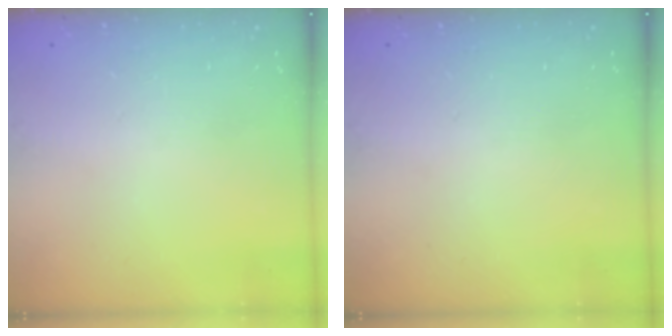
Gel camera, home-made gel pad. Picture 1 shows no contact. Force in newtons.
{"total": 0.0}